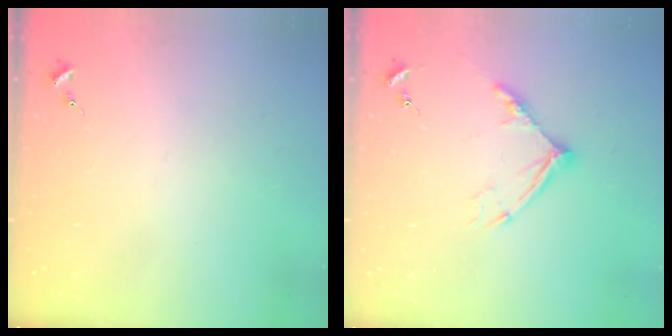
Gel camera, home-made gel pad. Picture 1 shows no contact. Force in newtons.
{"total": 12.8, "press": 12.7, "slide": 1.2}